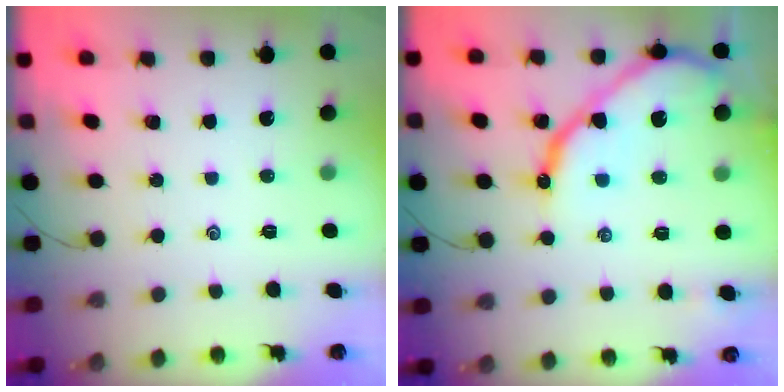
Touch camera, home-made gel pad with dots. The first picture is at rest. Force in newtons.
{"total": 12.8, "press": 12.7, "slide": 1.6}